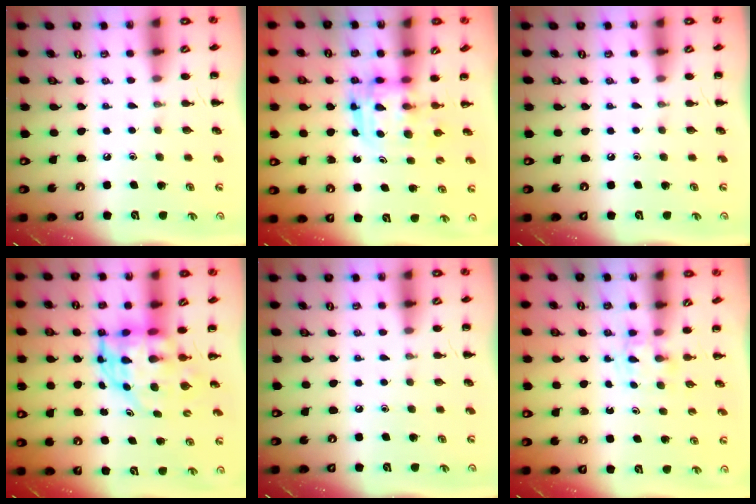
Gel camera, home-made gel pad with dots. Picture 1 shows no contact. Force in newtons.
{"total": 3.0, "press": 3.0, "slide": 0.3}
{"total": 0.0}
{"total": 5.6, "press": 5.4, "slide": 1.5}
{"total": 0.0}
{"total": 1.7, "press": 1.4, "slide": 0.9}